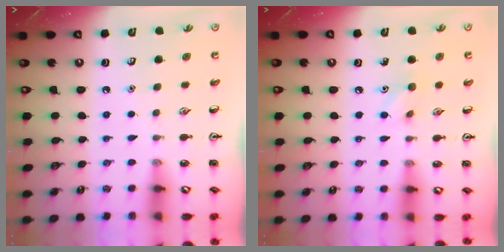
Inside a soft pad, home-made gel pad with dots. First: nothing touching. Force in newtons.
{"total": 5.2, "press": 5.0, "slide": 1.7}